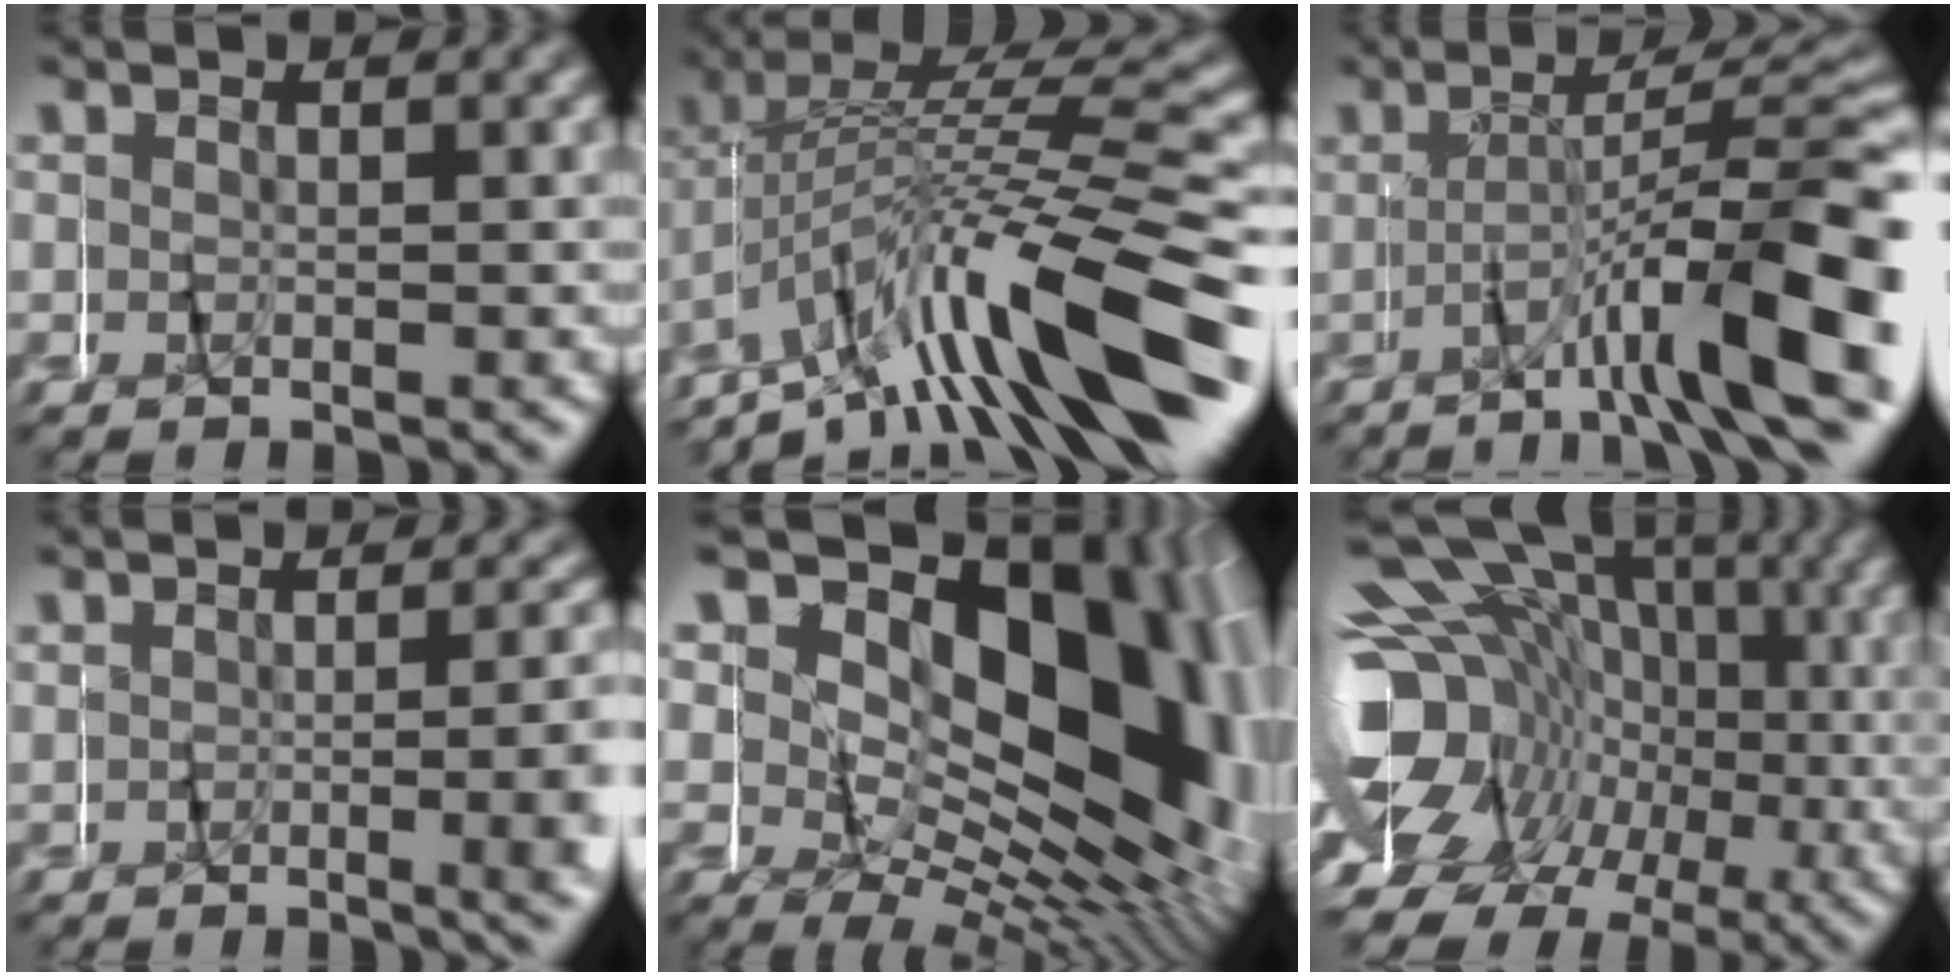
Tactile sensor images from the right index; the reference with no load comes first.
{"total": 11.4, "force": [-4.6, 5.3, 9.0], "torque": [-0.149, -0.013, -0.064]}
{"total": 10.5, "force": [-3.8, 2.5, 9.4], "torque": [-0.123, 0.008, -0.055]}
{"total": 3.4, "force": [0.1, 0.4, 3.3], "torque": [-0.021, 0.013, -0.001]}
{"total": 22.1, "force": [3.9, 14.2, 16.5], "torque": [-0.203, 0.012, 0.051]}
{"total": 16.3, "force": [0.4, 13.9, 8.6], "torque": [-0.148, -0.014, -0.008]}